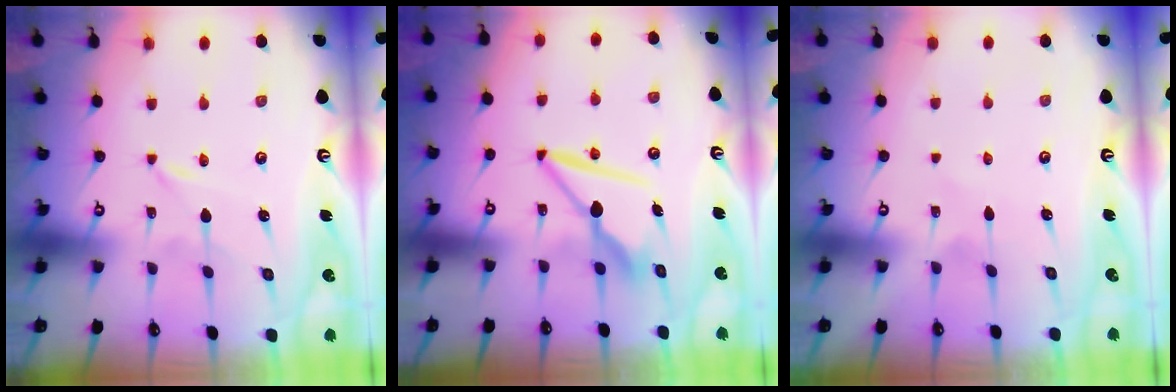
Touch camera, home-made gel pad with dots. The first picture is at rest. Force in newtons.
{"total": 8.5, "press": 8.5, "slide": 0.6}
{"total": 2.8, "press": 2.8, "slide": 0.4}